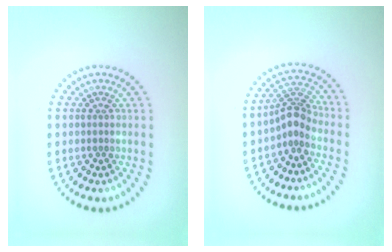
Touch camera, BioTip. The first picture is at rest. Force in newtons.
{"total": 2.8, "press": 2.0, "slide": 1.9}